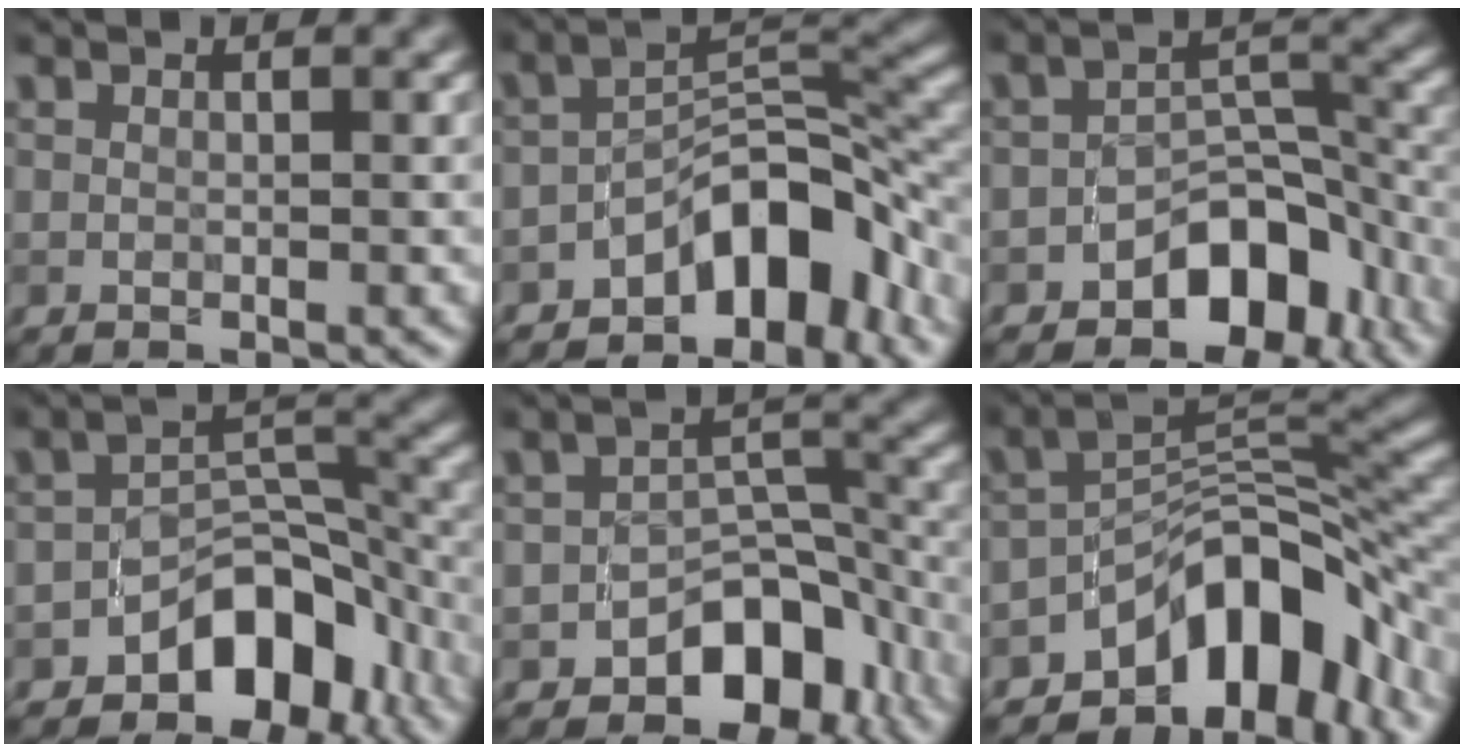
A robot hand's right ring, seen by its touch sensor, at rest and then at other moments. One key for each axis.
{"total": 8.0, "fx": -4.9, "fy": 3.8, "fz": 5.0, "tx": -0.047, "ty": 0.011, "tz": -0.084}
{"total": 6.3, "fx": -3.9, "fy": 3.7, "fz": 3.3, "tx": -0.025, "ty": 0.004, "tz": -0.064}
{"total": 7.6, "fx": -4.6, "fy": 4.5, "fz": 3.9, "tx": -0.032, "ty": -0.002, "tz": -0.077}
{"total": 7.1, "fx": -4.4, "fy": 4.2, "fz": 3.6, "tx": -0.026, "ty": -0.003, "tz": -0.071}
{"total": 10.4, "fx": -6.3, "fy": 5.0, "fz": 6.5, "tx": -0.070, "ty": 0.004, "tz": -0.110}